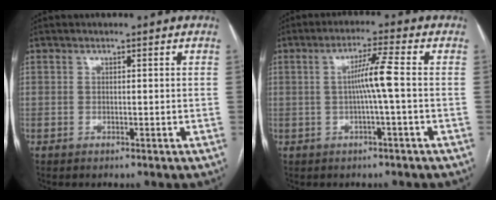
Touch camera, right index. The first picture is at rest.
{"total": 5.0, "force": [-0.2, -1.0, 4.9], "torque": [-0.087, 0.008, -0.001]}